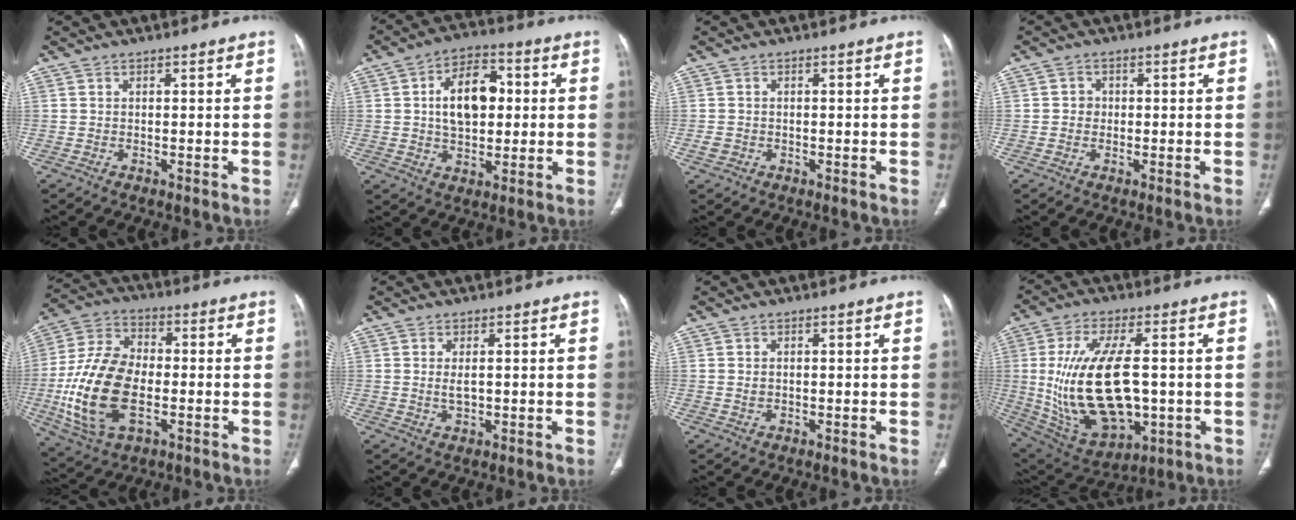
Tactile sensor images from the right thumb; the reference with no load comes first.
{"total": 12.6, "force": [1.6, 8.1, 9.6], "torque": [-0.128, 0.015, 0.024]}
{"total": 1.4, "force": [-0.5, 1.2, 0.5], "torque": [-0.013, 0.003, -0.007]}
{"total": 2.2, "force": [-0.1, 2.0, 0.7], "torque": [0.004, 0.008, -0.004]}
{"total": 18.9, "force": [-3.3, 11.1, 14.9], "torque": [-0.299, 0.013, -0.055]}
{"total": 2.5, "force": [0.3, 1.2, 2.2], "torque": [-0.043, -0.007, 0.008]}
{"total": 1.1, "force": [0.1, 0.9, 0.6], "torque": [-0.010, 0.000, 0.006]}
{"total": 21.9, "force": [-0.4, 11.2, 18.8], "torque": [-0.355, -0.006, 0.020]}